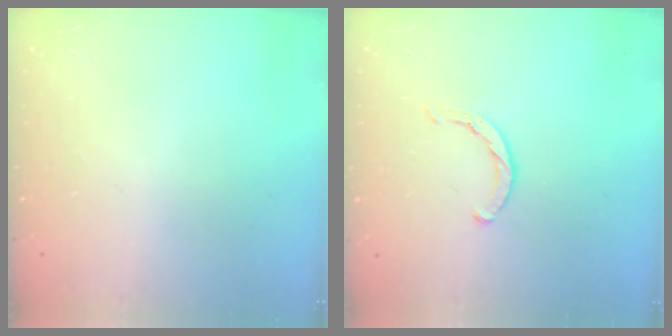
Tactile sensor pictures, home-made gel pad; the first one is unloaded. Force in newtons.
{"total": 3.4, "press": 3.4, "slide": 0.7}